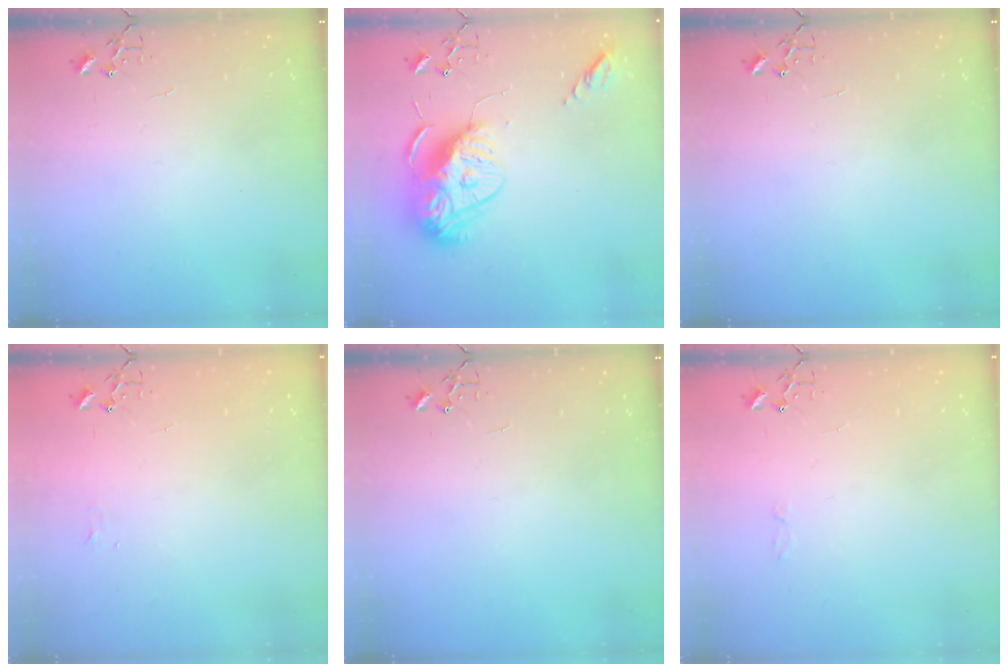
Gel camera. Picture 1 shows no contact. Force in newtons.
{"total": 15.2, "press": 15.2, "slide": 1.4}
{"total": 0.0}
{"total": 4.0, "press": 4.0, "slide": 0.5}
{"total": 0.0}
{"total": 3.3, "press": 3.2, "slide": 0.6}